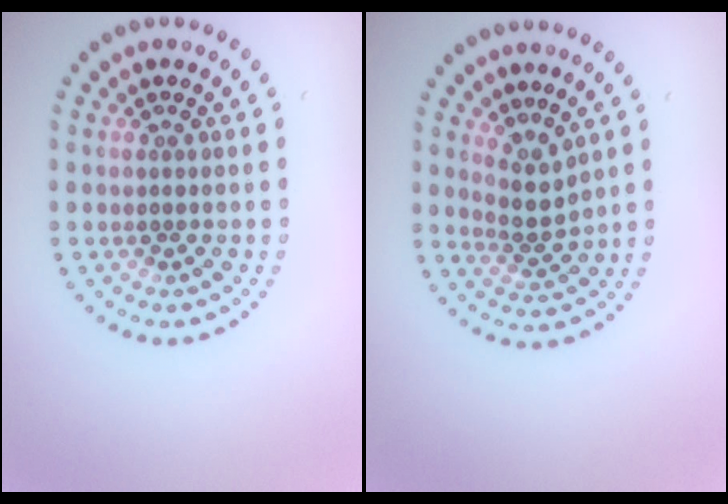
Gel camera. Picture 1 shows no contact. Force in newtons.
{"total": 2.5, "press": 1.7, "slide": 1.8}